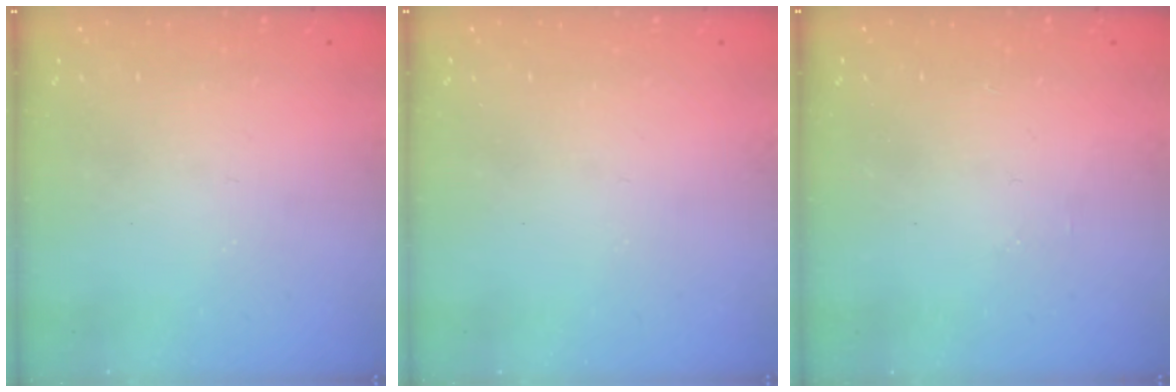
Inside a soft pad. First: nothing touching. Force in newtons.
{"total": 0.0}
{"total": 1.2, "press": 1.2, "slide": 0.3}